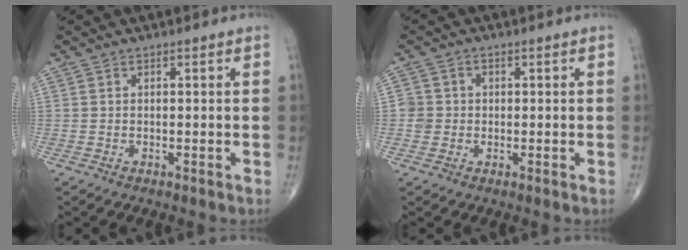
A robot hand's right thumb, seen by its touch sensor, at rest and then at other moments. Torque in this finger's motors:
{"motor_torque": [0.11, 0.08, 0.29, 0.20, -0.01]}